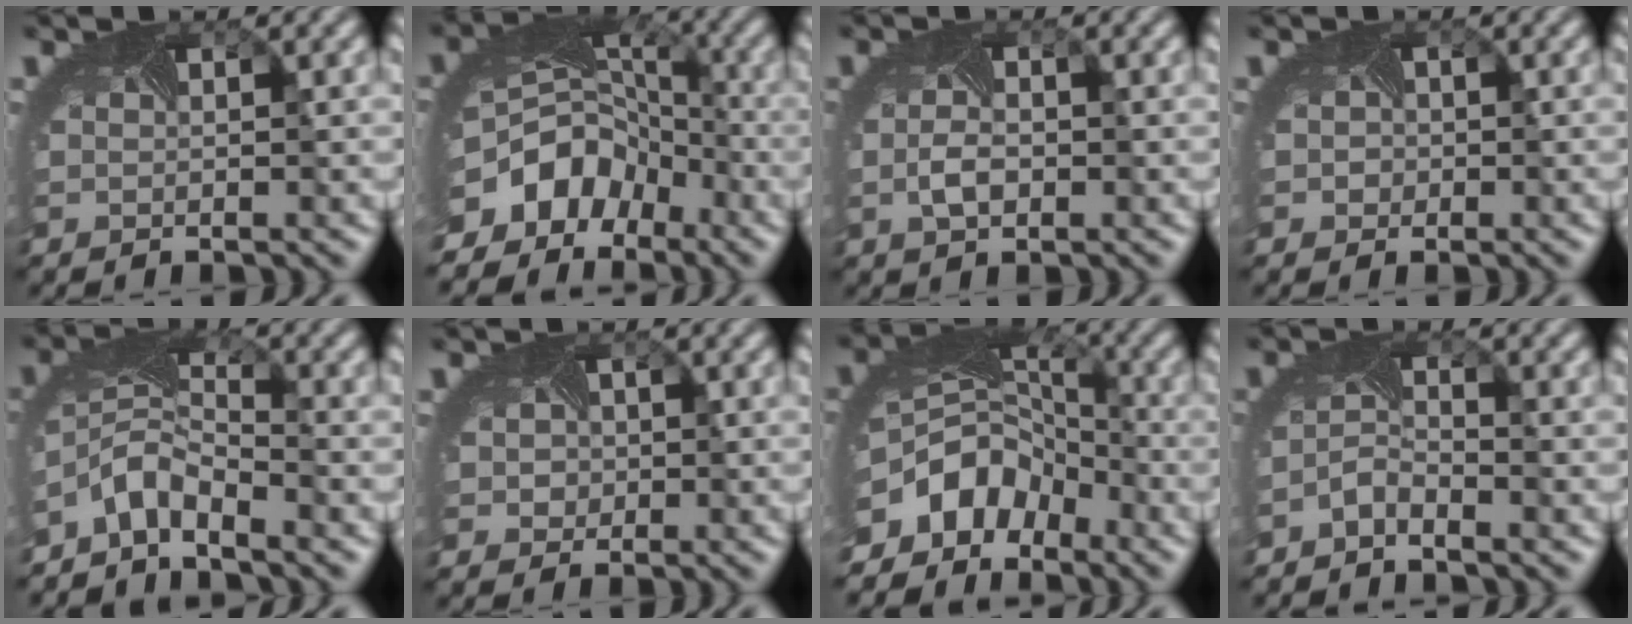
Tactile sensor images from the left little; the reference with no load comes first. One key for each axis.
{"total": 9.7, "fx": -5.6, "fy": 6.9, "fz": 3.8, "tx": -0.087, "ty": -0.014, "tz": -0.095}
{"total": 1.7, "fx": -0.5, "fy": 1.0, "fz": 1.3, "tx": -0.039, "ty": -0.005, "tz": -0.008}
{"total": 1.9, "fx": 0.1, "fy": 1.8, "fz": 0.7, "tx": 0.000, "ty": 0.004, "tz": -0.006}
{"total": 3.7, "fx": -3.1, "fy": 0.9, "fz": 1.8, "tx": -0.048, "ty": -0.006, "tz": -0.070}
{"total": 3.1, "fx": 0.3, "fy": 2.7, "fz": 1.4, "tx": -0.011, "ty": 0.010, "tz": -0.006}
{"total": 7.7, "fx": -4.9, "fy": 5.0, "fz": 3.1, "tx": -0.058, "ty": -0.009, "tz": -0.093}
{"total": 1.6, "fx": -1.5, "fy": 0.3, "fz": 0.5, "tx": -0.023, "ty": -0.001, "tz": -0.035}